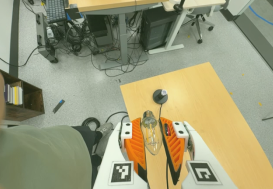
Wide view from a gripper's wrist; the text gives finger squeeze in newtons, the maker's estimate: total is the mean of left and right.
{"total": 19.4, "left": 20.8, "right": 18.1}